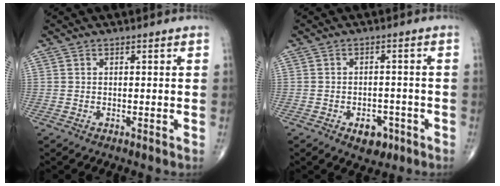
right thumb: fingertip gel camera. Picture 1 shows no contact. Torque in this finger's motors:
{"motor_torque": [0.87, 0.43, 0.32, -0.57, 0.08]}